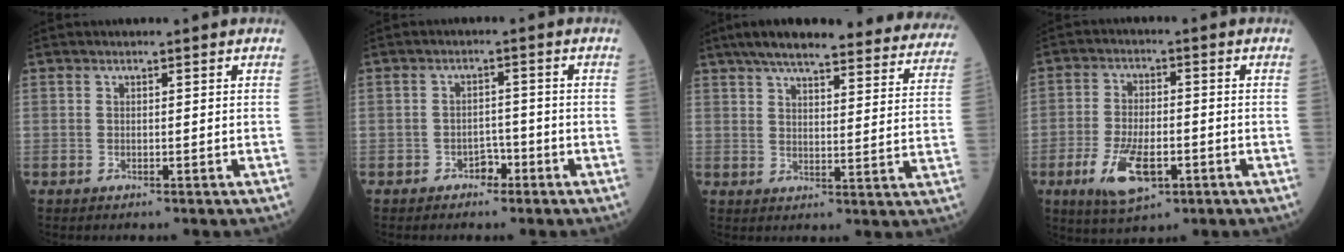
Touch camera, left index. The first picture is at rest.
{"total": 2.5, "force": [-1.6, 1.5, 1.1], "torque": [-0.012, 0.007, -0.026]}
{"total": 28.7, "force": [25.0, 5.3, 13.1], "torque": [-0.189, -0.017, 0.295]}
{"total": 8.8, "force": [-3.6, 3.6, 7.2], "torque": [-0.147, -0.010, -0.060]}